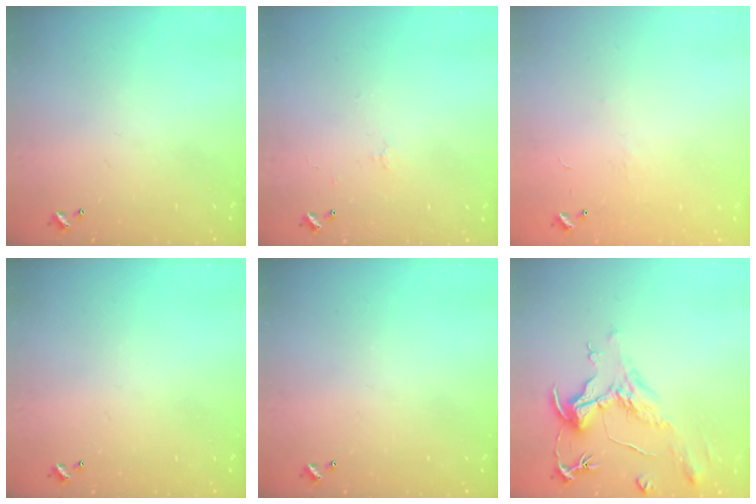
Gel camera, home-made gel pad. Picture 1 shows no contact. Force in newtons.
{"total": 0.7, "press": 0.2, "slide": 0.6}
{"total": 6.4, "press": 6.3, "slide": 0.9}
{"total": 0.0}
{"total": 0.0}
{"total": 2.2, "press": 1.7, "slide": 1.4}